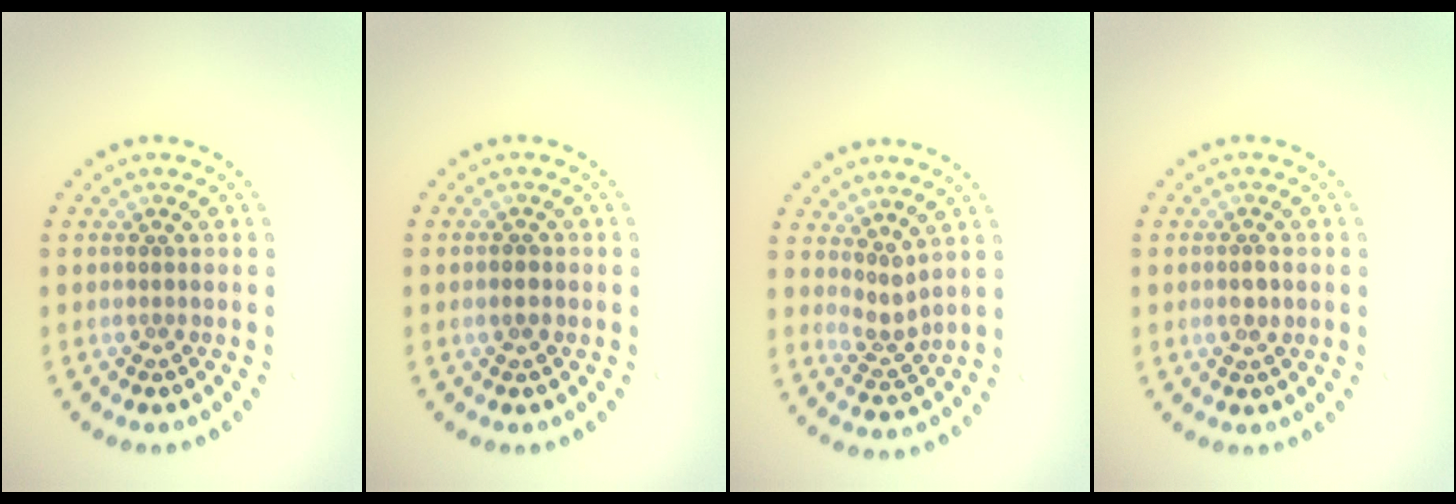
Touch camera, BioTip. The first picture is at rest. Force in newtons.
{"total": 1.1, "press": 1.1, "slide": 0.2}
{"total": 2.0, "press": 1.4, "slide": 1.3}
{"total": 1.2, "press": 1.1, "slide": 0.4}